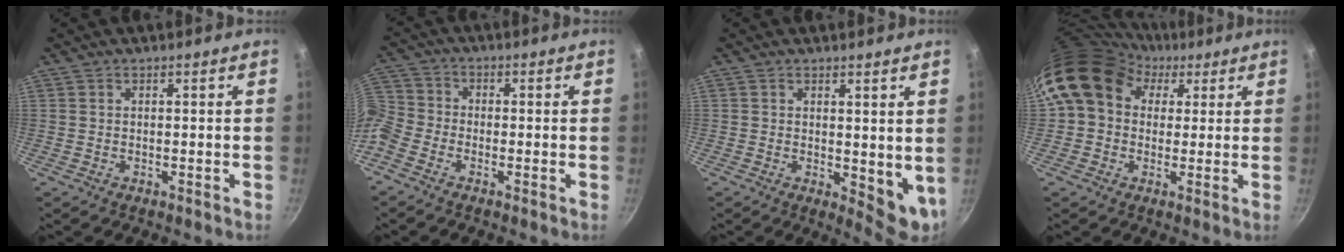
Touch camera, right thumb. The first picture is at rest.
{"total": 7.4, "force": [-4.1, 5.1, 3.5], "torque": [-0.079, 0.037, -0.109]}
{"total": 6.8, "force": [1.4, 3.4, 5.8], "torque": [-0.066, -0.020, 0.026]}
{"total": 14.4, "force": [4.6, 11.6, 7.3], "torque": [-0.109, 0.022, 0.064]}